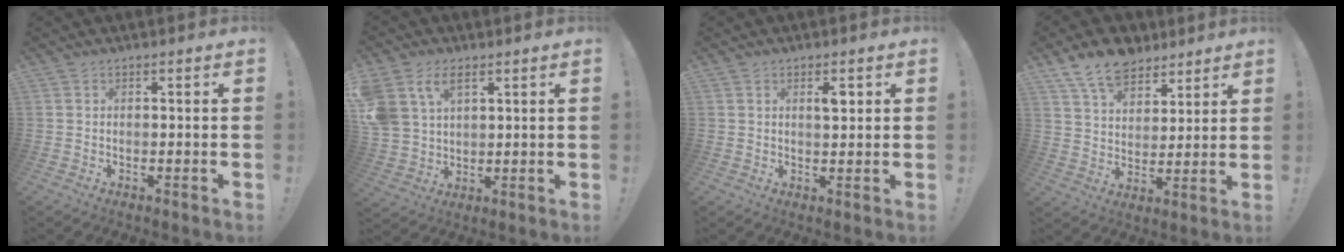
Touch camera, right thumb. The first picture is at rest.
{"total": 9.9, "force": [5.4, 6.4, 5.3], "torque": [-0.114, -0.020, 0.108]}
{"total": 3.1, "force": [1.3, 1.1, 2.6], "torque": [-0.025, -0.009, 0.015]}
{"total": 12.0, "force": [8.8, 6.8, 4.6], "torque": [-0.079, -0.053, 0.168]}